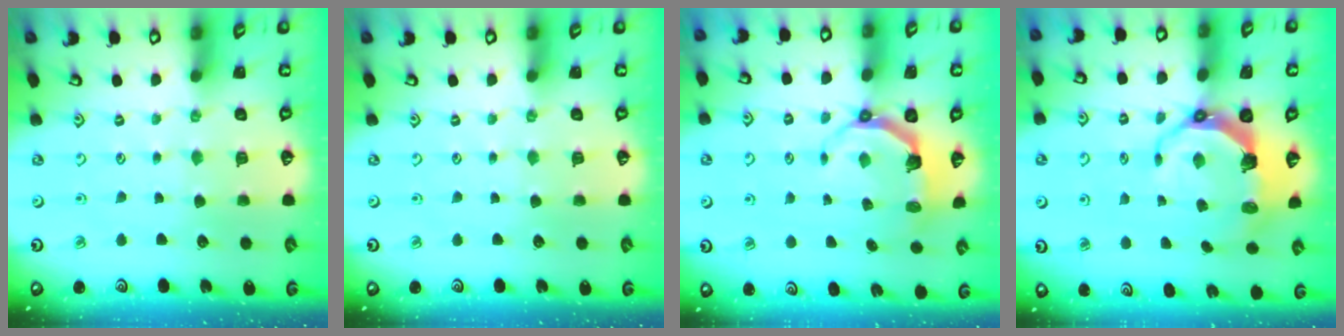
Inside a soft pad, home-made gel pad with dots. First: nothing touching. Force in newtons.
{"total": 0.0}
{"total": 4.9, "press": 3.4, "slide": 3.6}
{"total": 8.7, "press": 7.0, "slide": 5.2}